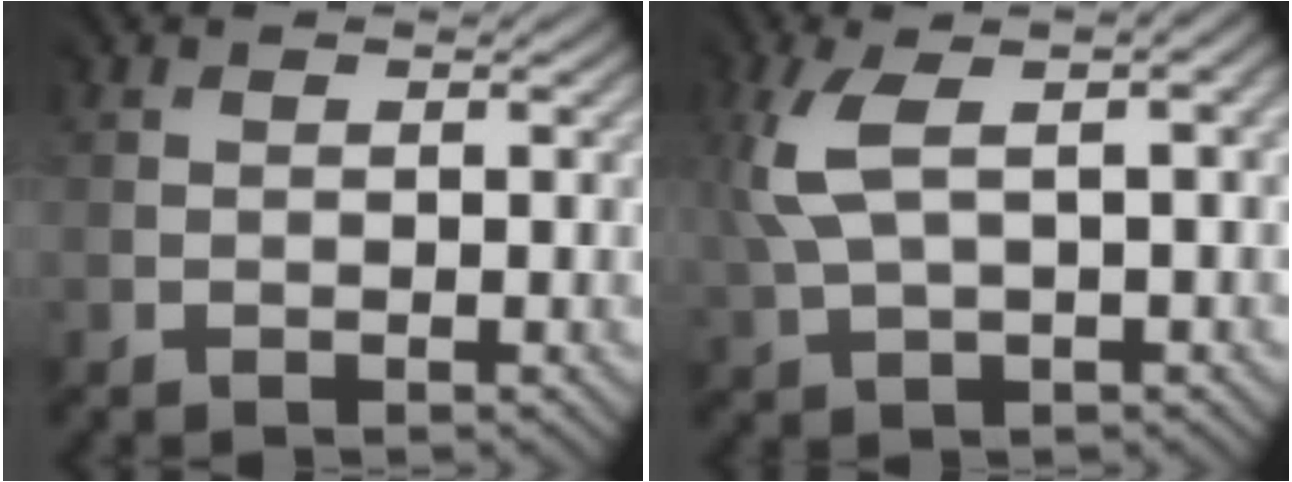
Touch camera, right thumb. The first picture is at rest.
{"total": 6.5, "force": [1.6, 2.4, 5.8], "torque": [-0.150, 0.010, 0.030]}